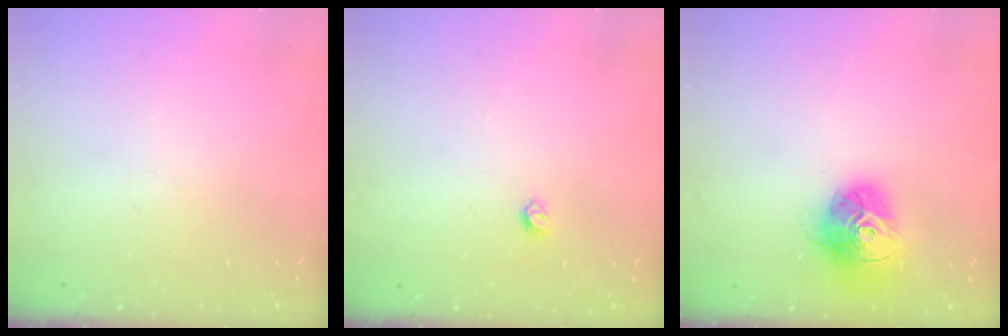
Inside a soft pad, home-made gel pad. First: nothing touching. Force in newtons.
{"total": 3.3, "press": 3.3, "slide": 0.3}
{"total": 16.1, "press": 16.0, "slide": 1.5}